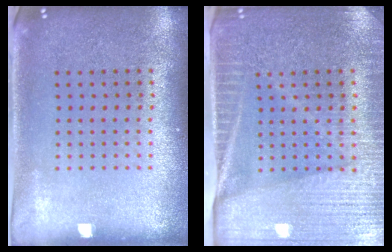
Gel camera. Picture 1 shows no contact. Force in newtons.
{"total": 4.1, "press": 3.7, "slide": 1.8}